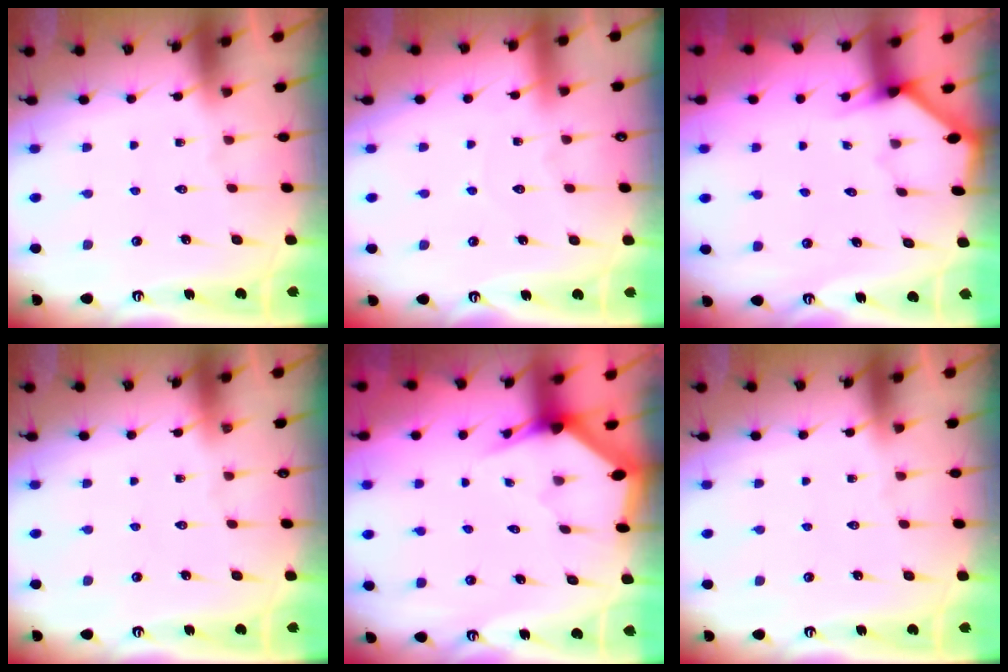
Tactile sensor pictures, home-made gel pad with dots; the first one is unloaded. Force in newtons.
{"total": 2.6, "press": 2.6, "slide": 0.2}
{"total": 2.4, "press": 2.3, "slide": 0.3}
{"total": 0.0}
{"total": 2.9, "press": 2.9, "slide": 0.1}
{"total": 0.0}